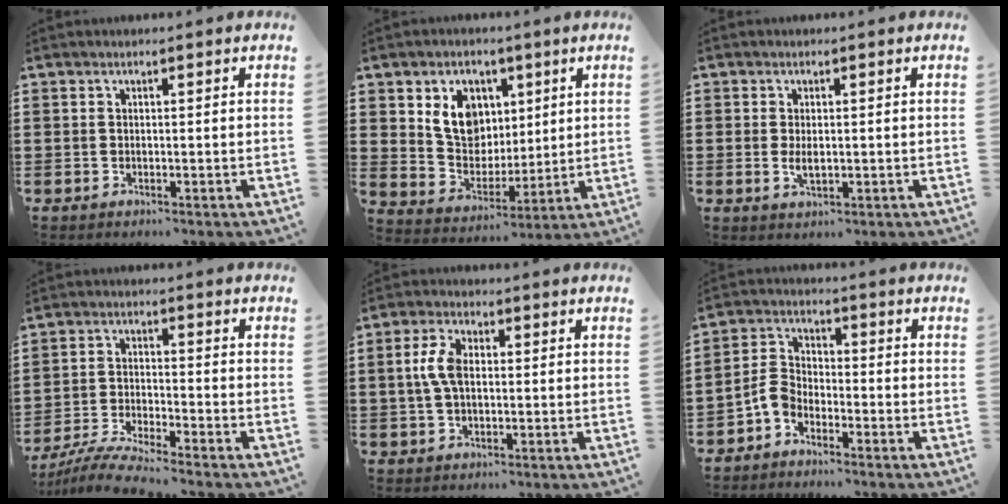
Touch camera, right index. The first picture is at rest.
{"total": 8.3, "force": [3.3, 6.8, 3.5], "torque": [-0.084, 0.012, 0.062]}
{"total": 2.1, "force": [0.1, 1.0, 1.8], "torque": [-0.036, 0.004, 0.001]}
{"total": 5.4, "force": [-5.1, -0.3, 1.8], "torque": [-0.051, -0.016, -0.103]}
{"total": 5.3, "force": [0.4, 2.7, 4.5], "torque": [-0.108, 0.005, 0.001]}
{"total": 4.0, "force": [-3.1, 2.1, 1.5], "torque": [-0.047, 0.005, -0.065]}